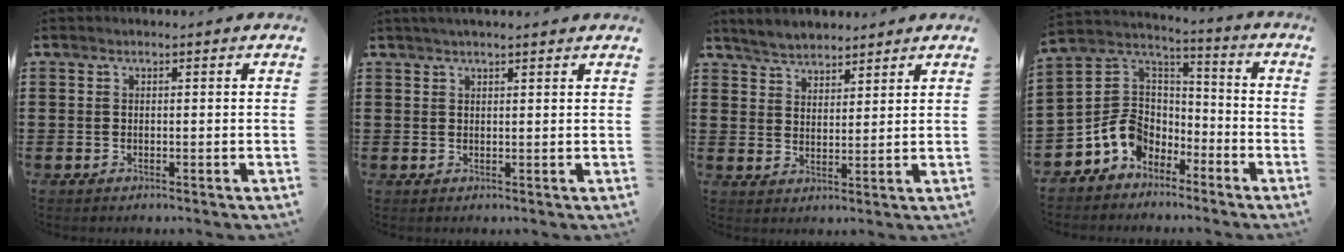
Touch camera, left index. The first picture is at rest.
{"total": 1.6, "force": [1.4, 0.0, 0.8], "torque": [-0.017, 0.001, 0.026]}
{"total": 3.8, "force": [3.7, 0.9, 0.0], "torque": [-0.015, -0.005, 0.070]}
{"total": 8.3, "force": [-4.4, 6.5, 2.6], "torque": [-0.089, 0.010, -0.088]}